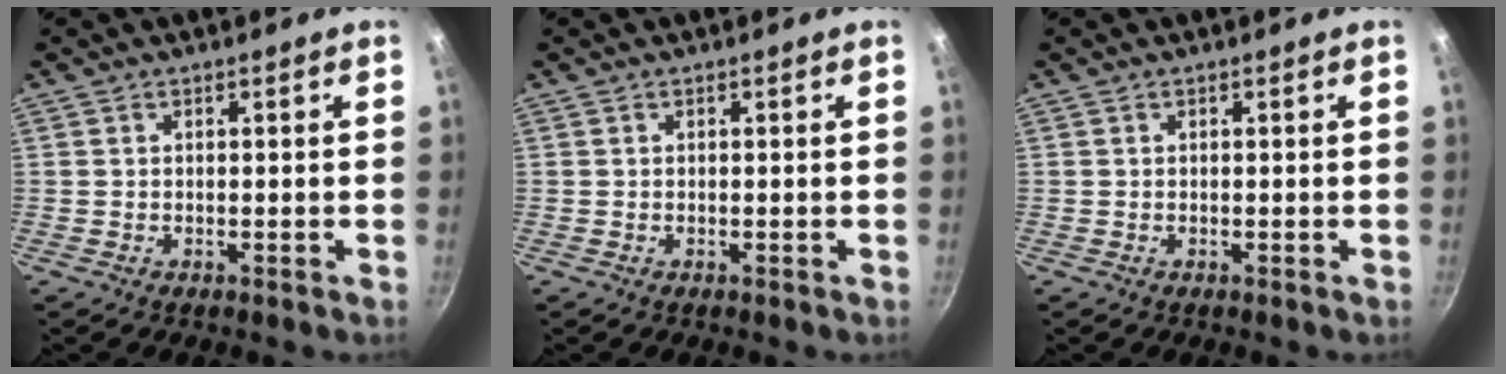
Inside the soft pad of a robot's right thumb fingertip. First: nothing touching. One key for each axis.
{"total": 0.0}
{"total": 0.0}